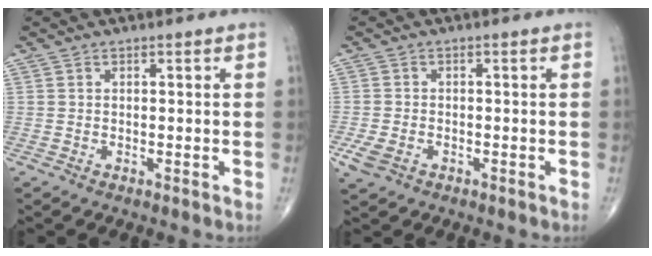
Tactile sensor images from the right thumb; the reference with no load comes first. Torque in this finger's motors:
{"motor_torque": [1.08, 1.02, 0.13, -0.25, 0.15]}